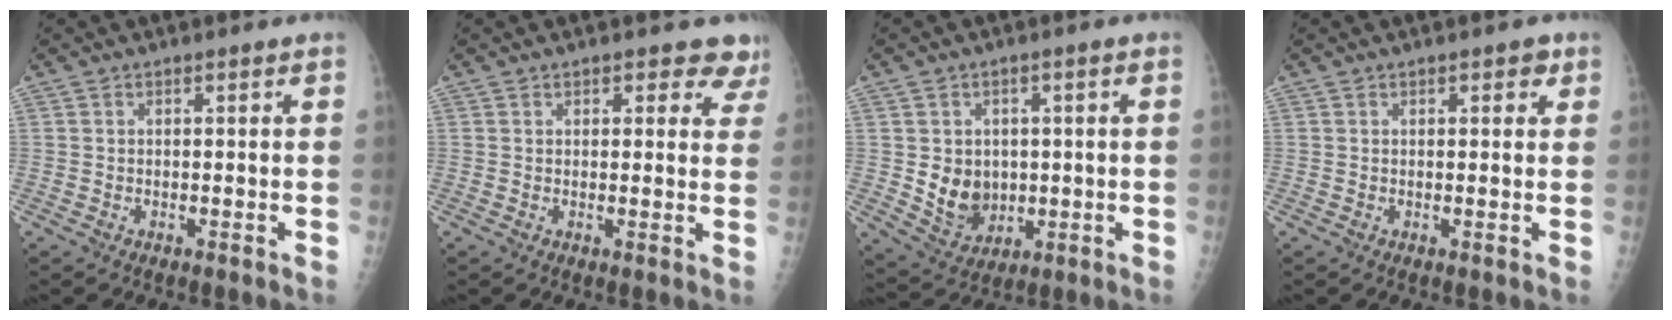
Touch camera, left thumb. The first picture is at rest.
{"total": 5.0, "force": [3.9, 2.6, 1.7], "torque": [0.024, -0.016, 0.033]}
{"total": 8.1, "force": [0.0, 6.7, 4.6], "torque": [-0.042, -0.007, 0.019]}
{"total": 2.1, "force": [1.1, 1.1, 1.4], "torque": [-0.002, -0.001, 0.010]}